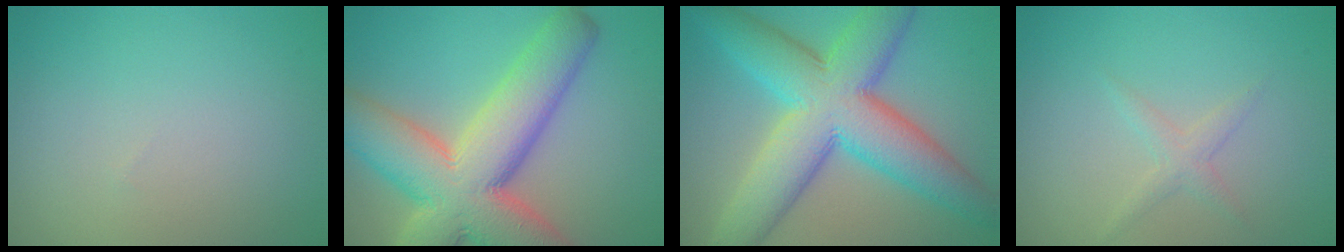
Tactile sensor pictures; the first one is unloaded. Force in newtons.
{"total": 13.1, "press": 13.0, "slide": 0.8}
{"total": 11.8, "press": 11.8, "slide": 0.0}
{"total": 1.3, "press": 1.3, "slide": 0.1}